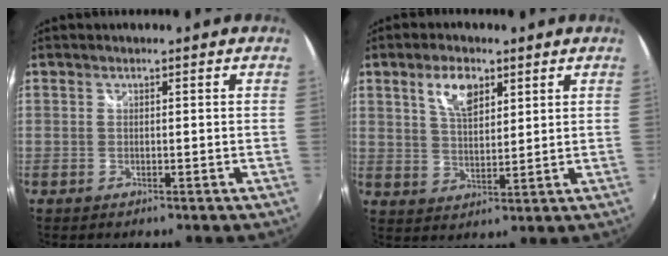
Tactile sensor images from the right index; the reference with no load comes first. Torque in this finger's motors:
{"motor_torque": [0.59, 0.48, 0.27, 0.09]}